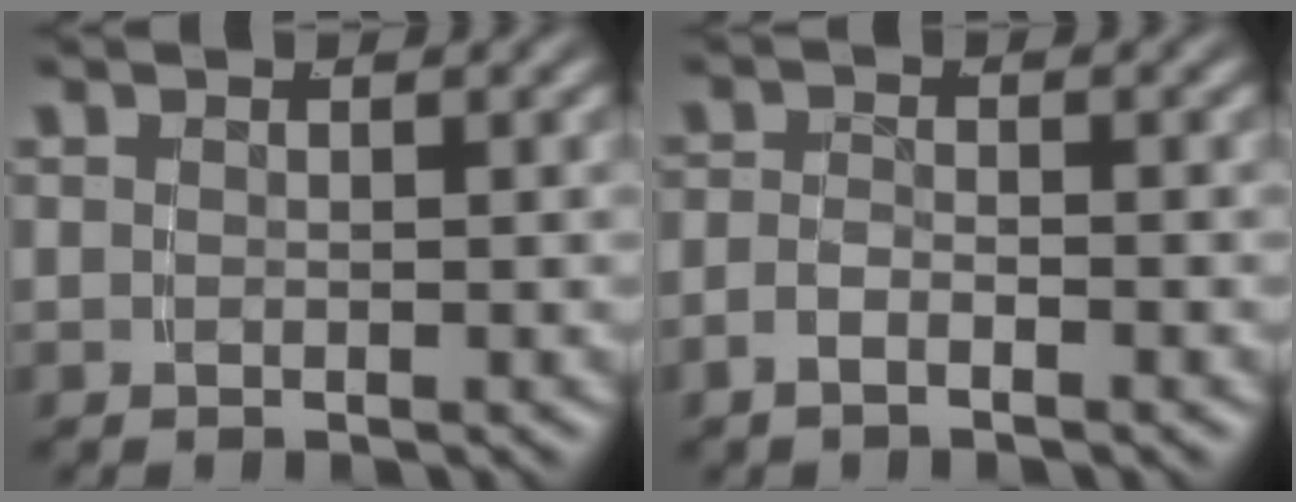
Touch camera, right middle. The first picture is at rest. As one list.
[{"total": 1.7, "force": [-1.2, 0.7, 1.0], "torque": [-0.023, -0.004, -0.024]}]